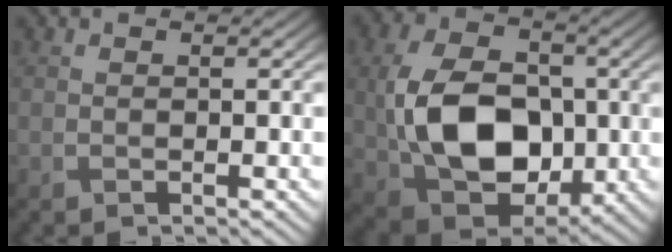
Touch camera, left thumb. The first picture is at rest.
{"total": 13.4, "force": [-1.0, 9.2, 9.7], "torque": [-0.206, -0.010, -0.017]}